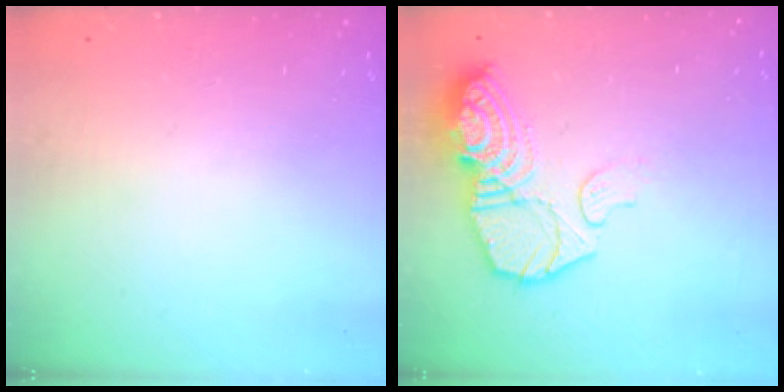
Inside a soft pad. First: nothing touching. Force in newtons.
{"total": 14.5, "press": 14.4, "slide": 1.5}